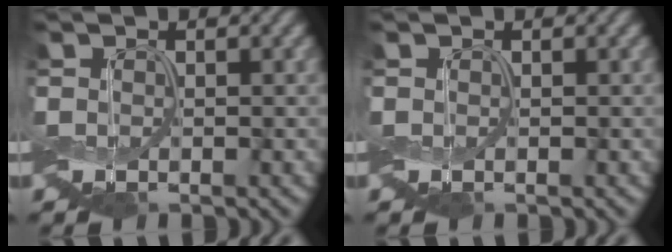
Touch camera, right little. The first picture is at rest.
{"total": 0.0}